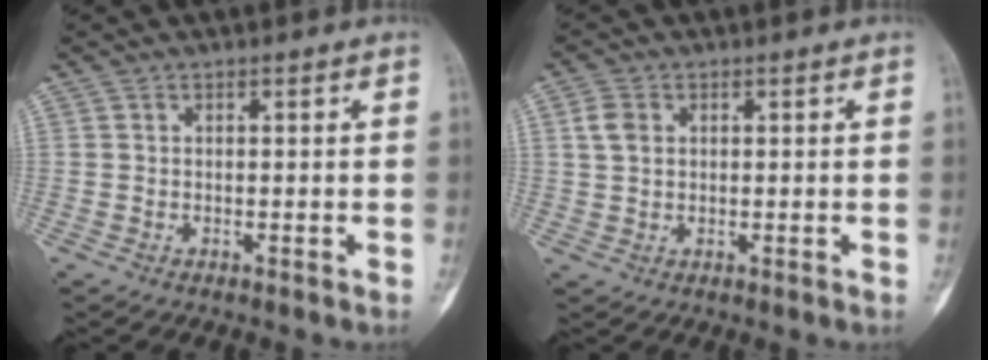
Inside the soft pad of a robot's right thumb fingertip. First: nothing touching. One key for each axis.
{"total": 3.5, "fx": 1.0, "fy": 2.6, "fz": 2.1, "tx": -0.039, "ty": 0.003, "tz": 0.020}